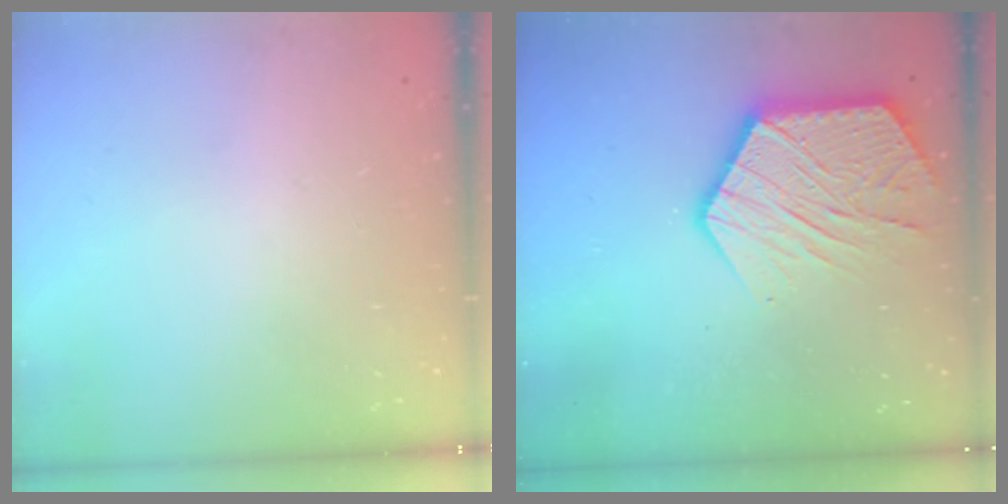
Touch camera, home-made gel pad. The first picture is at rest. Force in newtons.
{"total": 17.4, "press": 17.4, "slide": 1.2}